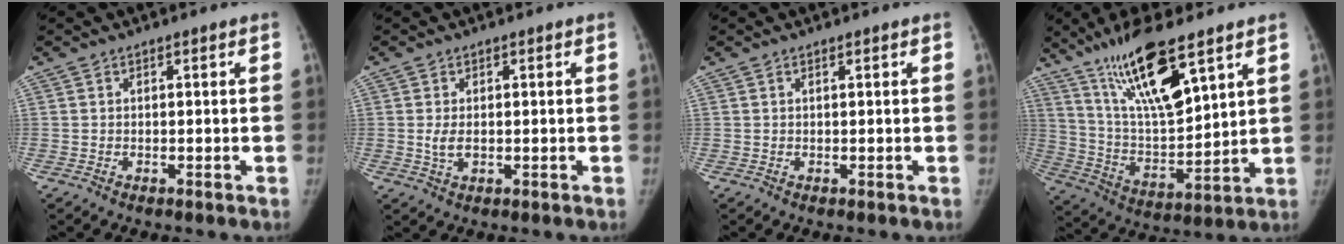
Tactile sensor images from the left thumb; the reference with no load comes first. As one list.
[{"total": 2.7, "force": [0.0, 1.6, 2.2], "torque": [-0.045, -0.006, 0.003]}, {"total": 0.0}, {"total": 17.6, "force": [11.1, 4.5, 12.9], "torque": [-0.219, -0.053, 0.220]}]